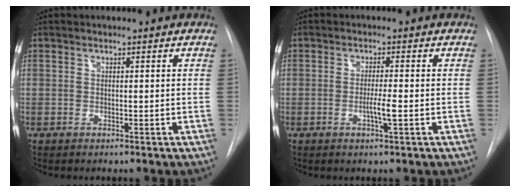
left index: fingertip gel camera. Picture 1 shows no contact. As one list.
[{"total": 2.7, "force": [-0.8, -0.2, 2.6], "torque": [-0.048, -0.004, -0.014]}]